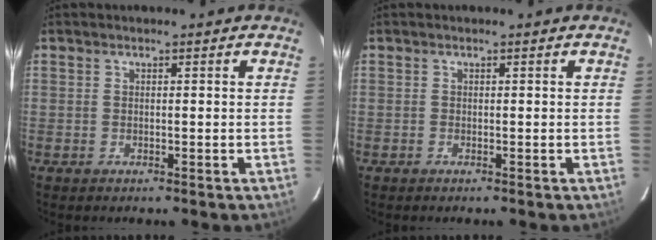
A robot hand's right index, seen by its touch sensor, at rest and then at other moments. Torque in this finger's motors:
{"motor_torque": [-0.07, -0.07, -0.04, -0.02]}